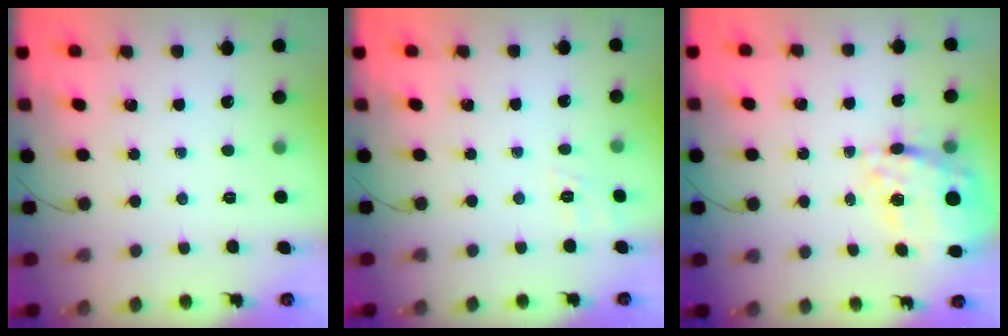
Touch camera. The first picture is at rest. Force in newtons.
{"total": 7.9, "press": 7.7, "slide": 2.1}
{"total": 18.6, "press": 18.2, "slide": 3.7}